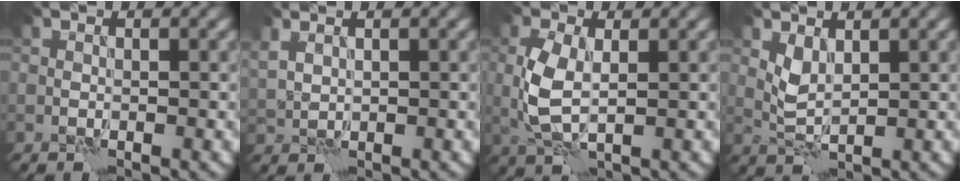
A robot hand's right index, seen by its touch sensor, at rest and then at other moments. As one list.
[{"total": 1.5, "force": [1.2, 0.6, 0.6], "torque": [-0.018, 0.003, 0.031]}, {"total": 4.4, "force": [0.1, 2.3, 3.7], "torque": [-0.093, 0.000, 0.003]}, {"total": 1.8, "force": [1.1, 0.7, 1.2], "torque": [-0.032, -0.003, 0.027]}]